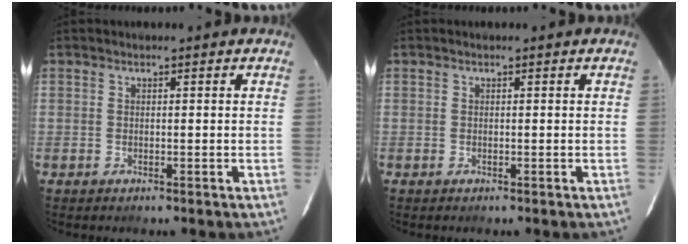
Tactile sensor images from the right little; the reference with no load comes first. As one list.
[{"total": 0.0}]